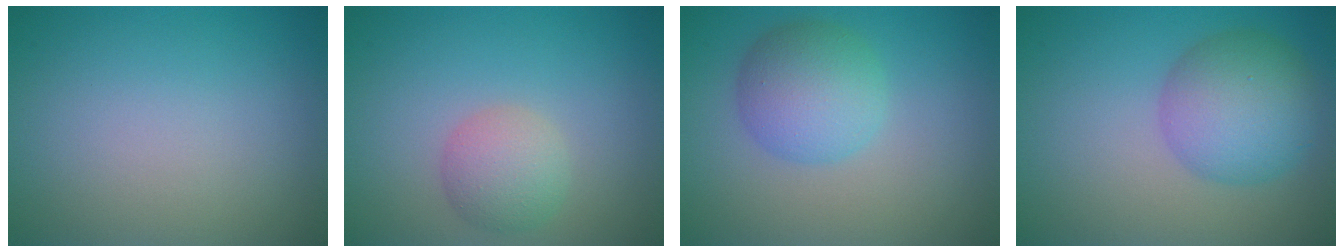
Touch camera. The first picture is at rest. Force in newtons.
{"total": 2.9, "press": 2.9, "slide": 0.1}
{"total": 4.6, "press": 4.6, "slide": 0.1}
{"total": 6.1, "press": 6.1, "slide": 0.2}